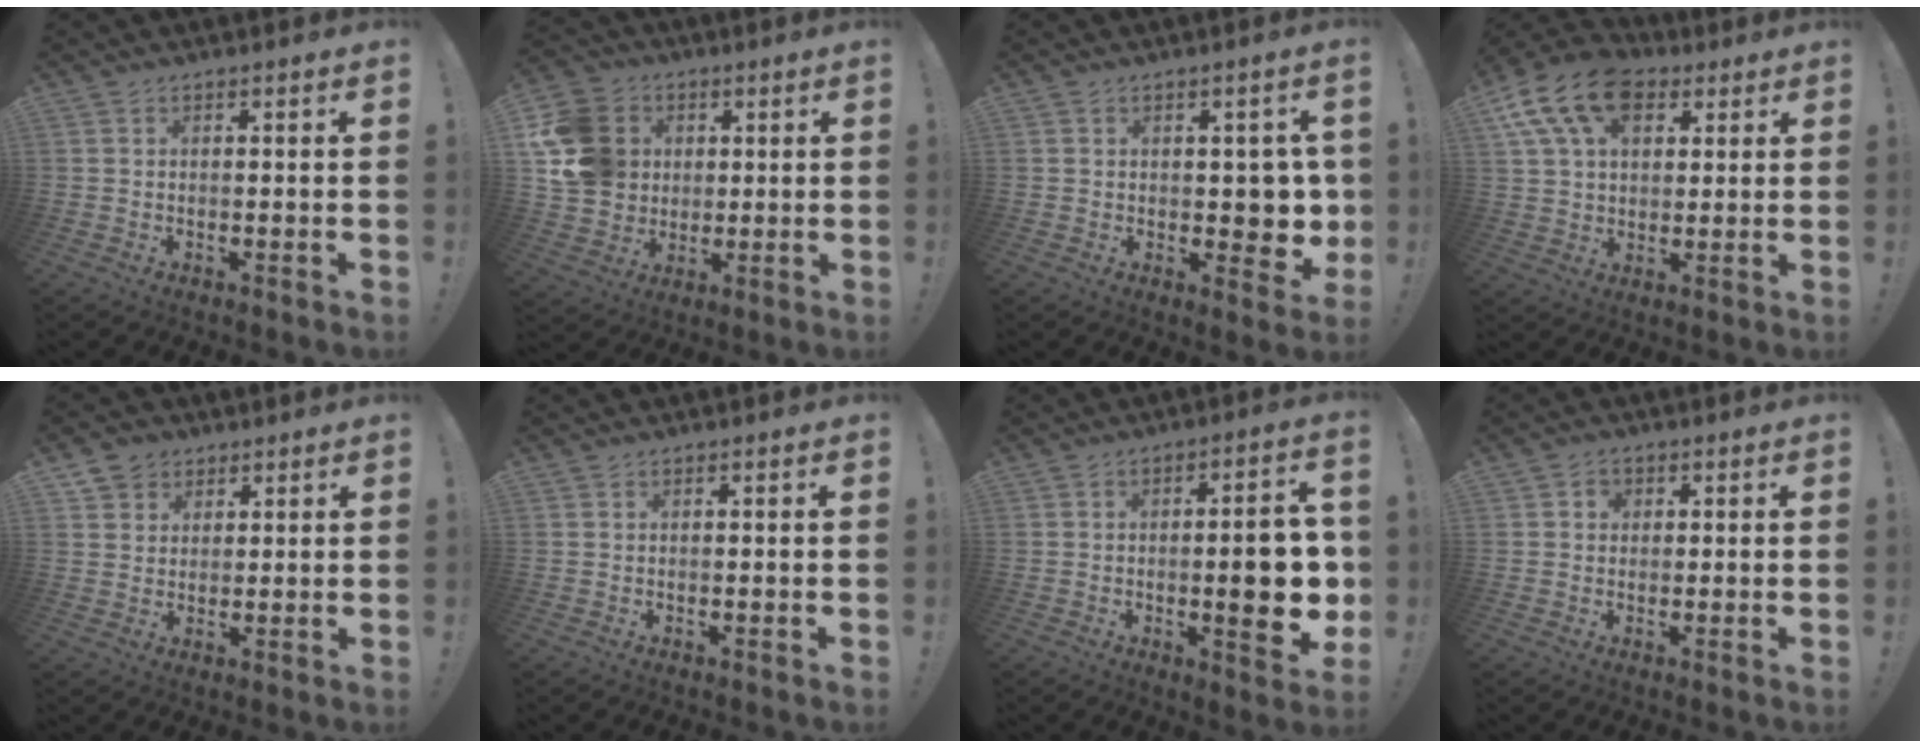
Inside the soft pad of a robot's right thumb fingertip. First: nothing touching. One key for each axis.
{"total": 16.1, "fx": 3.4, "fy": 14.0, "fz": 7.2, "tx": -0.130, "ty": -0.003, "tz": 0.074}
{"total": 6.0, "fx": 0.5, "fy": 4.3, "fz": 4.1, "tx": -0.036, "ty": -0.006, "tz": 0.013}
{"total": 16.3, "fx": 7.4, "fy": 10.9, "fz": 9.6, "tx": -0.166, "ty": -0.026, "tz": 0.137}
{"total": 5.3, "fx": 2.9, "fy": 4.4, "fz": 0.5, "tx": -0.005, "ty": -0.016, "tz": 0.057}
{"total": 0.0}
{"total": 14.5, "fx": -1.4, "fy": 3.8, "fz": 13.9, "tx": -0.167, "ty": -0.008, "tz": -0.021}
{"total": 2.5, "fx": 0.5, "fy": 2.3, "fz": 0.9, "tx": -0.013, "ty": 0.003, "tz": 0.007}